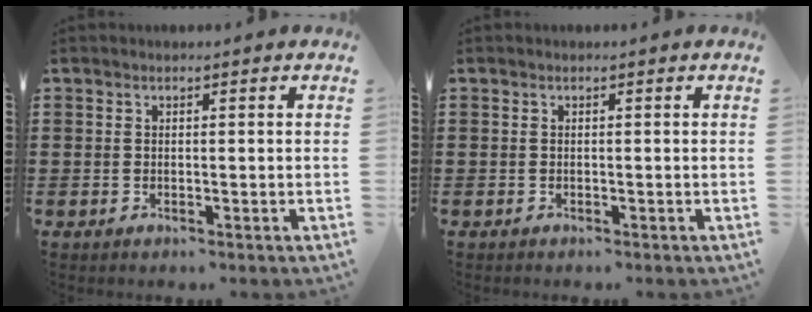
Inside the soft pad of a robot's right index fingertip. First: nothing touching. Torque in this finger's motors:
{"motor_torque": [0.14, -0.16, 0.00, 0.01]}